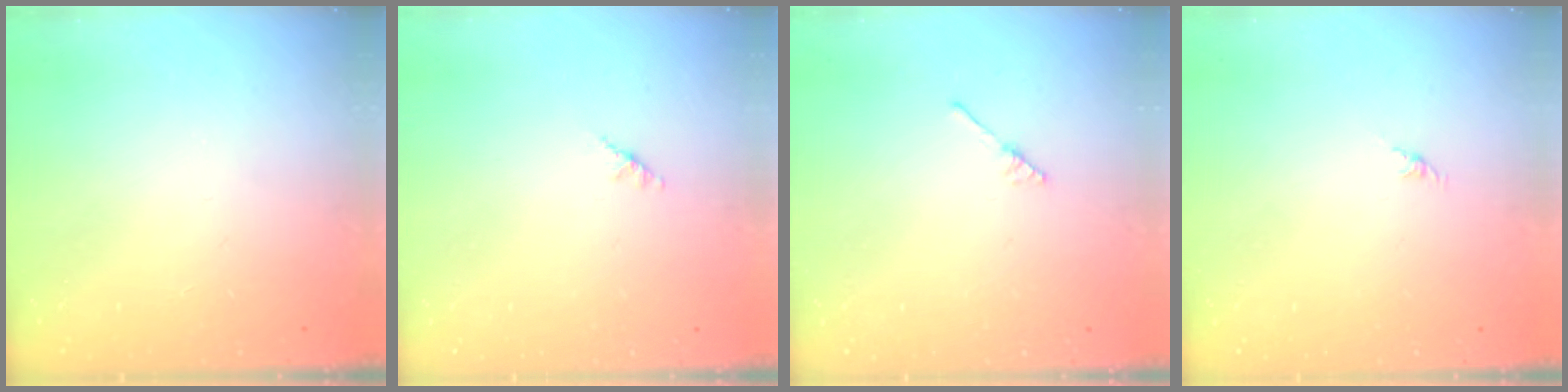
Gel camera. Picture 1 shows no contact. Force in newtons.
{"total": 1.4, "press": 1.3, "slide": 0.4}
{"total": 1.9, "press": 1.8, "slide": 0.3}
{"total": 0.0}